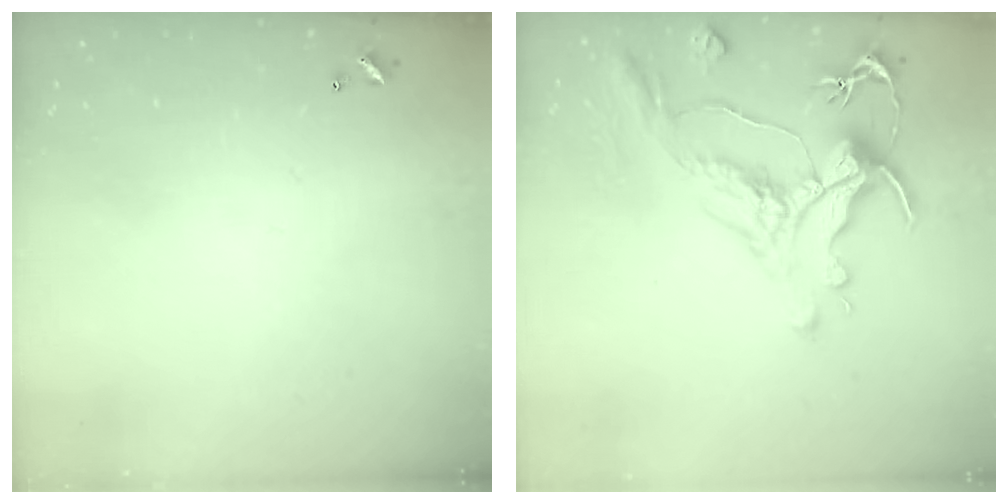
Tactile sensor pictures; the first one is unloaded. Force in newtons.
{"total": 2.2, "press": 1.7, "slide": 1.4}